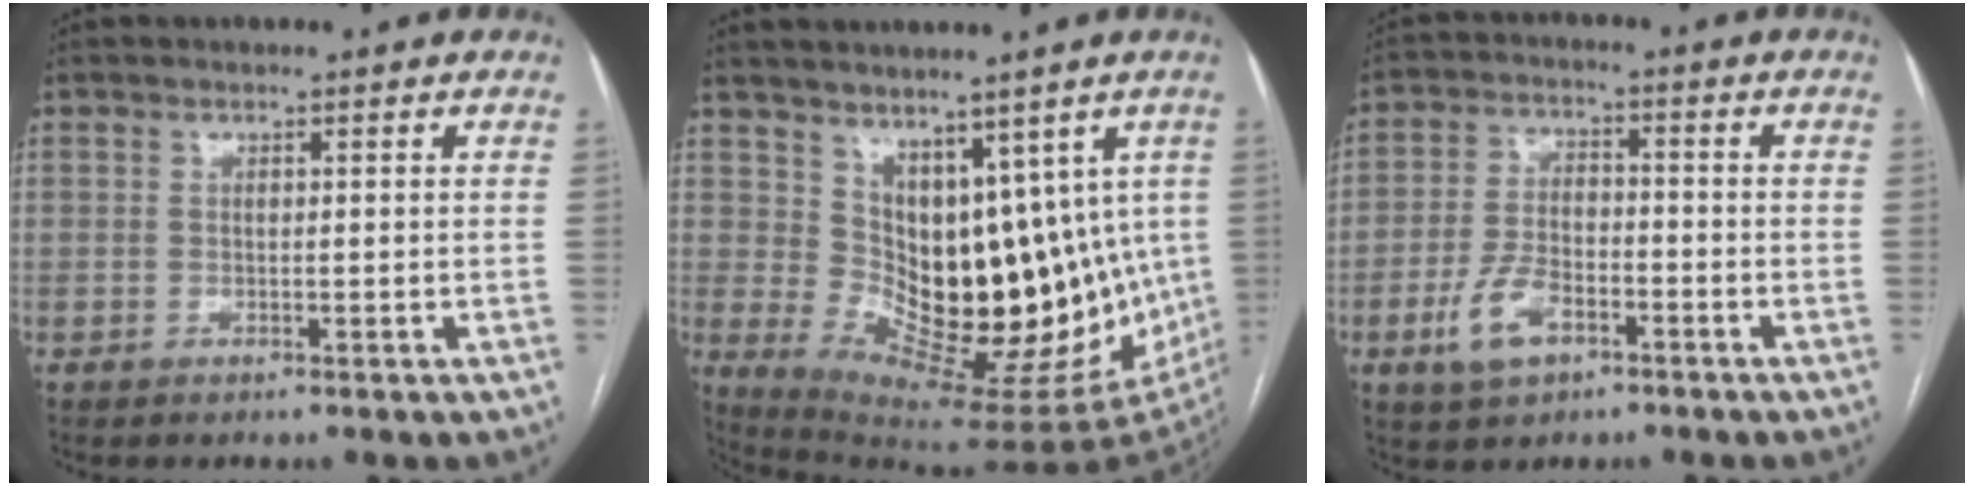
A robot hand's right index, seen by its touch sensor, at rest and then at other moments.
{"total": 16.3, "force": [3.0, 8.5, 13.6], "torque": [-0.192, 0.002, 0.074]}
{"total": 7.7, "force": [-3.7, 4.1, 5.3], "torque": [-0.117, 0.007, -0.067]}